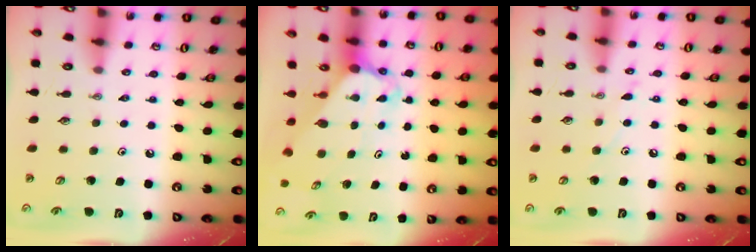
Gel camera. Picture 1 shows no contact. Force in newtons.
{"total": 3.4, "press": 3.4, "slide": 0.3}
{"total": 6.5, "press": 6.5, "slide": 0.5}